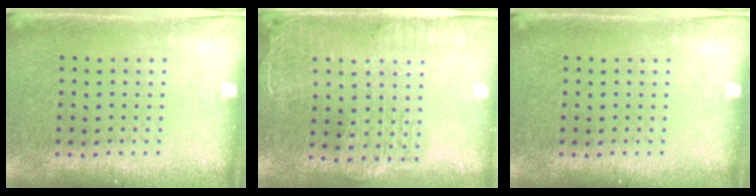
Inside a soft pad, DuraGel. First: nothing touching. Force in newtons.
{"total": 2.5, "press": 2.1, "slide": 1.3}
{"total": 0.0}